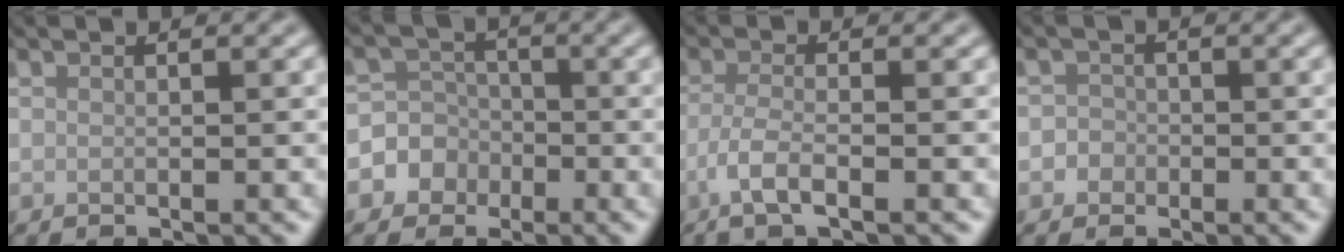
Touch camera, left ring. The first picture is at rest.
{"total": 5.7, "force": [-2.0, 5.3, 0.7], "torque": [0.004, 0.010, -0.057]}
{"total": 3.1, "force": [-1.4, 0.8, 2.6], "torque": [-0.051, -0.001, -0.037]}
{"total": 1.5, "force": [-0.4, 1.4, 0.2], "torque": [0.018, 0.001, -0.014]}